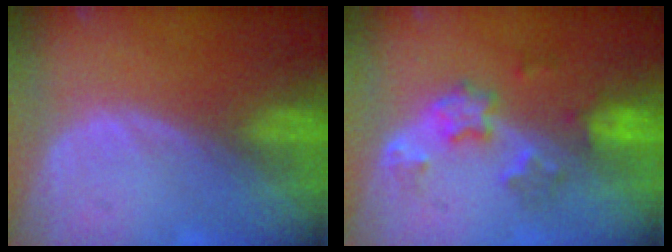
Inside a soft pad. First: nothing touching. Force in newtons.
{"total": 6.0, "press": 5.5, "slide": 2.4}